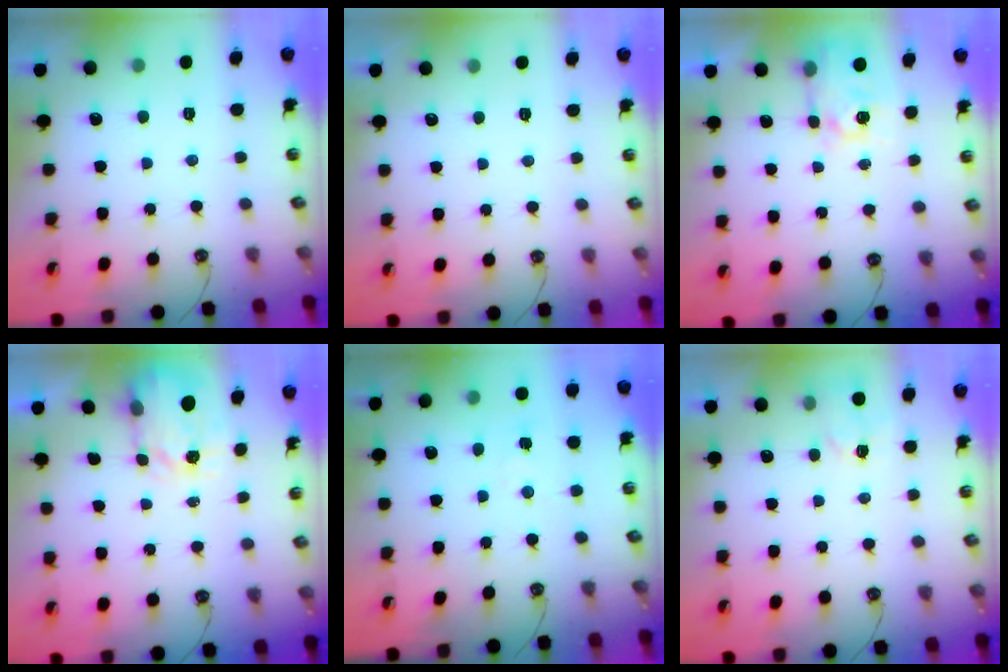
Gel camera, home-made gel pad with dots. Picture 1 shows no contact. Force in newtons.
{"total": 0.0}
{"total": 6.1, "press": 6.0, "slide": 0.7}
{"total": 3.6, "press": 3.5, "slide": 0.5}
{"total": 4.4, "press": 4.4, "slide": 0.4}
{"total": 3.7, "press": 3.7, "slide": 0.6}